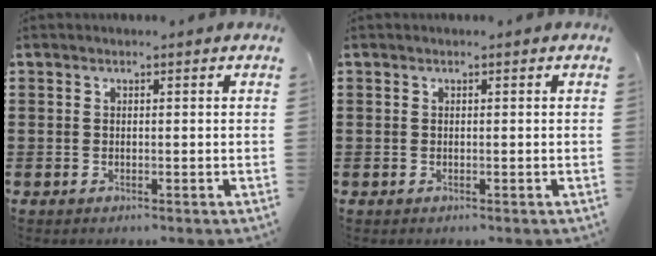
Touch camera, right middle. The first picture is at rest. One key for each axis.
{"total": 0.0}